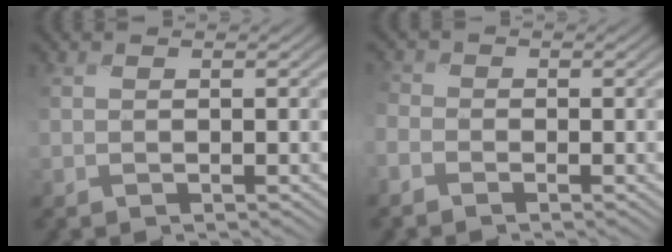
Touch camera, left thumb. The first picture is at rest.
{"total": 2.4, "force": [-1.7, 1.4, 0.8], "torque": [-0.025, -0.002, -0.048]}